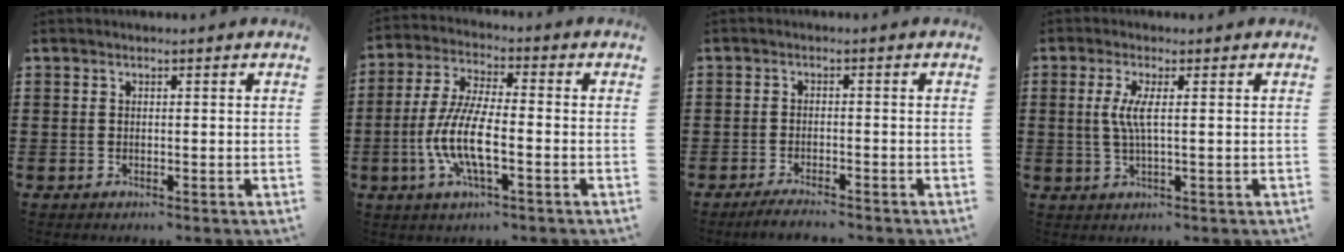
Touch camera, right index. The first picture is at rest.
{"total": 9.3, "force": [-3.1, 2.4, 8.5], "torque": [-0.196, -0.015, -0.065]}
{"total": 2.2, "force": [-2.2, 0.2, 0.4], "torque": [-0.010, 0.003, -0.043]}
{"total": 3.9, "force": [0.4, 0.3, 3.9], "torque": [-0.081, -0.006, 0.001]}